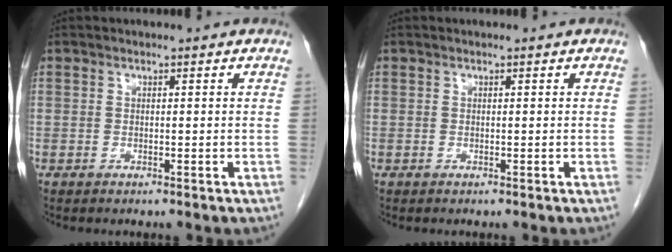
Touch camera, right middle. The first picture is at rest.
{"total": 0.0}